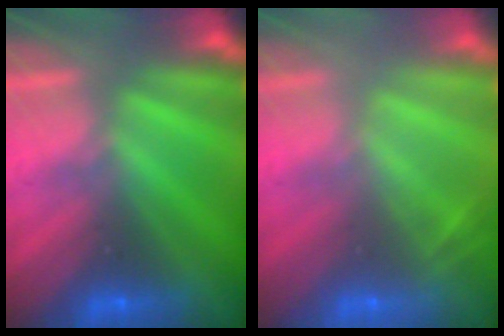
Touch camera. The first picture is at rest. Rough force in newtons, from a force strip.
{"total": 2.0}